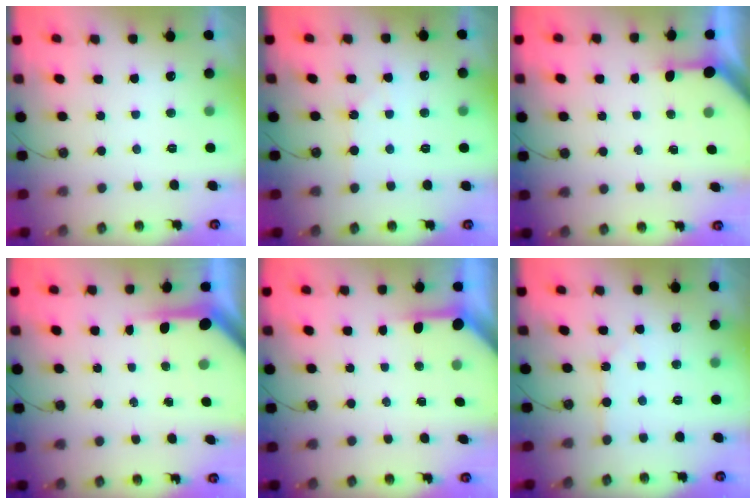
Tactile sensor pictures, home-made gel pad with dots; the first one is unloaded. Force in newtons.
{"total": 3.3, "press": 3.2, "slide": 0.5}
{"total": 2.9, "press": 2.9, "slide": 0.3}
{"total": 6.2, "press": 6.2, "slide": 0.4}
{"total": 3.8, "press": 3.8, "slide": 0.5}
{"total": 2.1, "press": 2.1, "slide": 0.4}